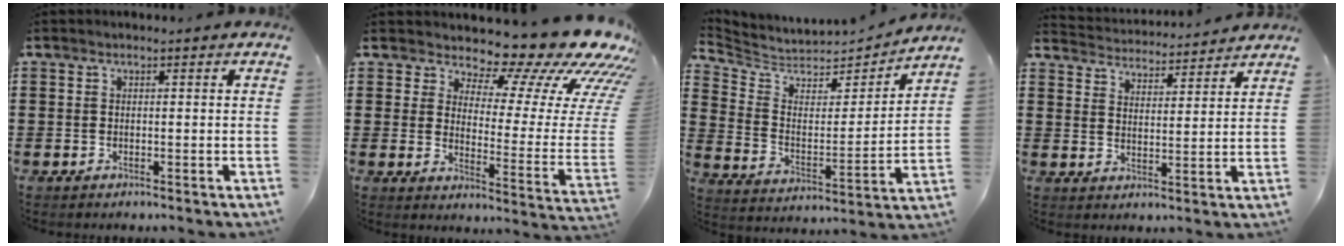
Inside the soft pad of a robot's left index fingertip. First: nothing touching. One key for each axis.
{"total": 11.8, "fx": 9.7, "fy": 3.1, "fz": 6.1, "tx": -0.099, "ty": -0.089, "tz": 0.156}
{"total": 5.2, "fx": 4.9, "fy": 1.6, "fz": 0.5, "tx": -0.044, "ty": -0.043, "tz": 0.081}
{"total": 3.5, "fx": 3.5, "fy": 0.2, "fz": 0.0, "tx": -0.024, "ty": -0.029, "tz": 0.054}